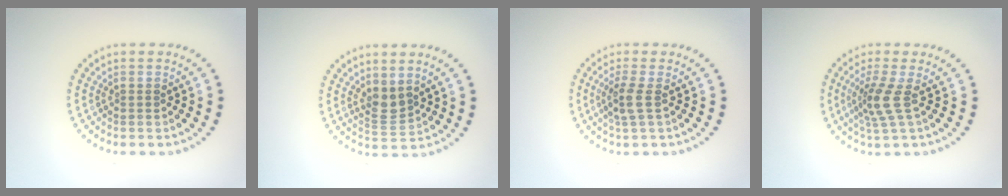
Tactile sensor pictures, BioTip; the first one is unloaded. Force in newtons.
{"total": 2.2, "press": 1.8, "slide": 1.3}
{"total": 2.1, "press": 1.8, "slide": 1.2}
{"total": 2.8, "press": 2.0, "slide": 1.9}